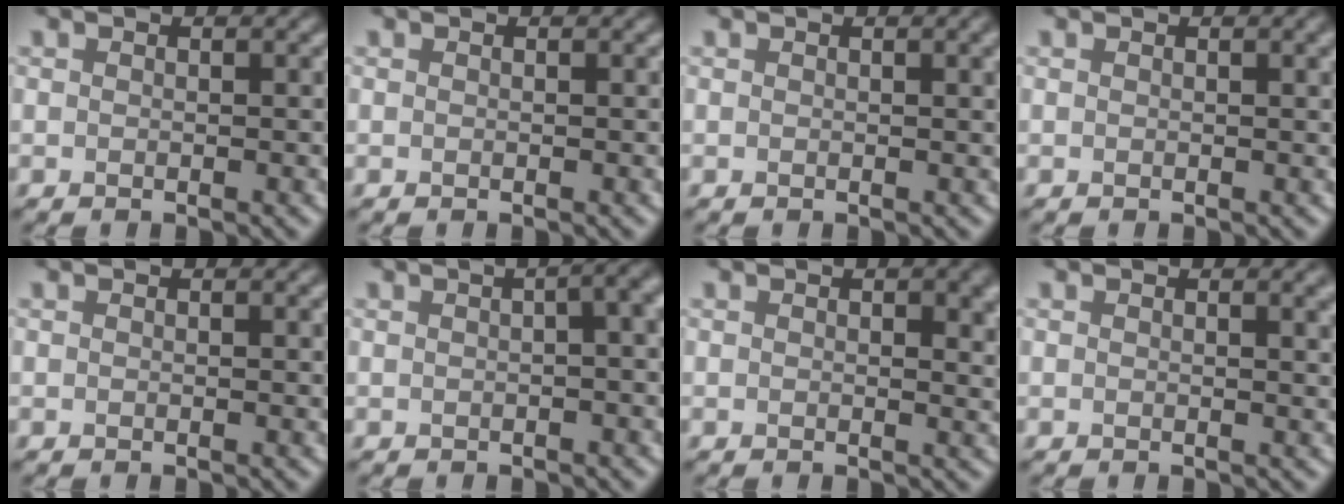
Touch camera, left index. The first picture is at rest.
{"total": 0.0}
{"total": 1.5, "force": [0.6, 0.4, 1.4], "torque": [-0.013, 0.004, 0.007]}
{"total": 1.2, "force": [0.5, 0.3, 1.1], "torque": [-0.010, 0.004, 0.006]}
{"total": 0.6, "force": [0.2, 0.1, 0.6], "torque": [-0.005, 0.002, 0.002]}
{"total": 7.4, "force": [1.8, 3.5, 6.3], "torque": [-0.032, 0.040, -0.006]}
{"total": 3.4, "force": [1.1, 1.3, 3.0], "torque": [-0.028, -0.001, 0.016]}
{"total": 2.2, "force": [1.0, 0.8, 1.8], "torque": [-0.009, 0.005, 0.010]}